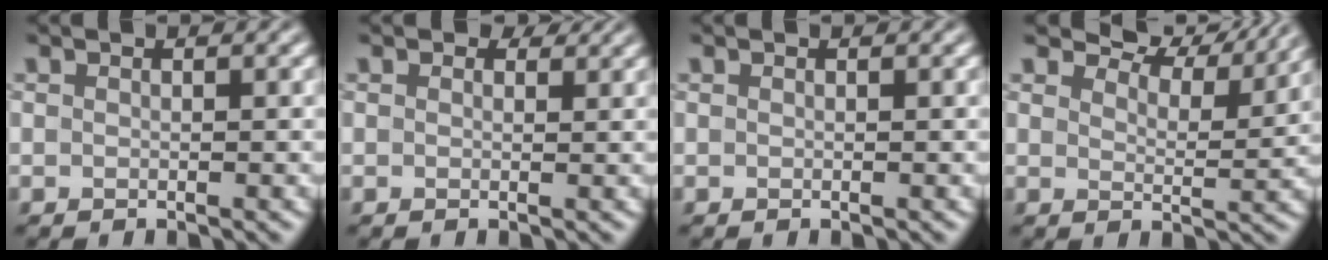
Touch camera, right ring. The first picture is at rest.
{"total": 1.2, "force": [0.8, 0.7, 0.5], "torque": [-0.008, -0.003, 0.006]}
{"total": 0.0}
{"total": 6.0, "force": [5.4, 1.4, 2.0], "torque": [-0.040, 0.004, 0.071]}